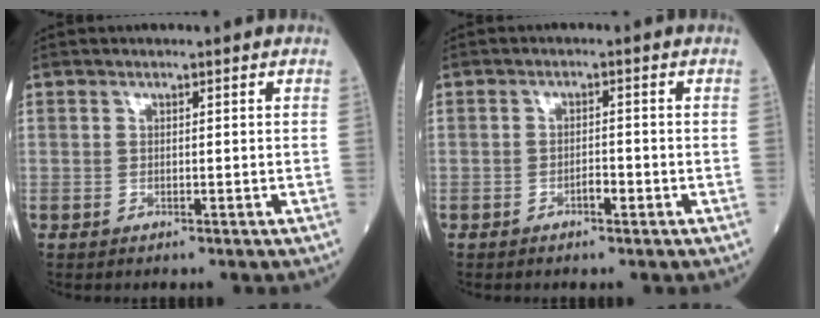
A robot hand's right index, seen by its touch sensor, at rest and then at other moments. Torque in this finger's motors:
{"motor_torque": [0.07, -0.04, 0.00, 0.00]}